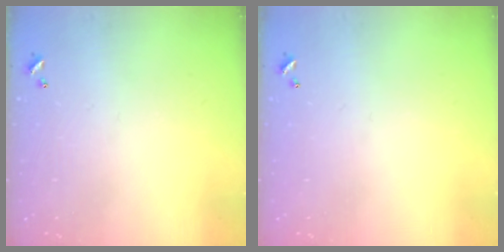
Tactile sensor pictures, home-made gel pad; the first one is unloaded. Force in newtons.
{"total": 0.0}